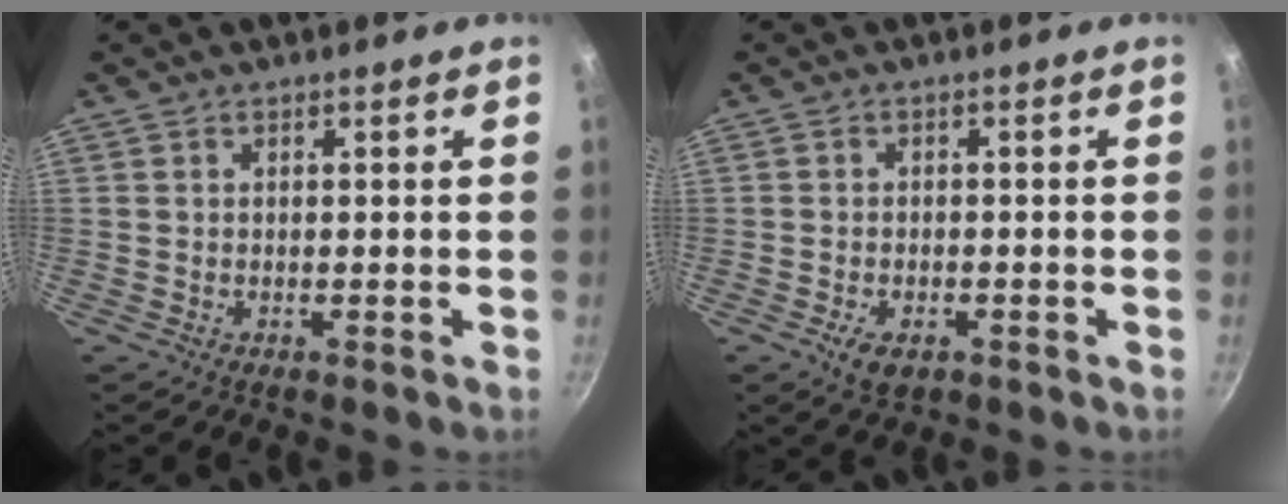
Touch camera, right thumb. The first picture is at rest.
{"total": 4.1, "force": [-1.9, 2.4, 2.7], "torque": [-0.046, 0.006, -0.029]}